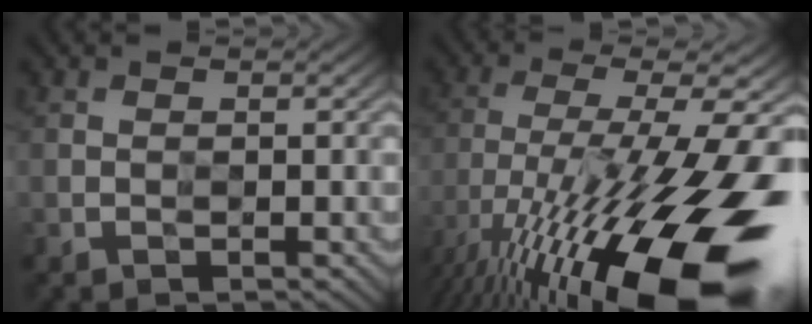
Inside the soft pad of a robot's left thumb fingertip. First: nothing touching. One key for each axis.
{"total": 20.7, "fx": -10.2, "fy": 6.0, "fz": 16.9, "tx": -0.297, "ty": -0.008, "tz": -0.179}